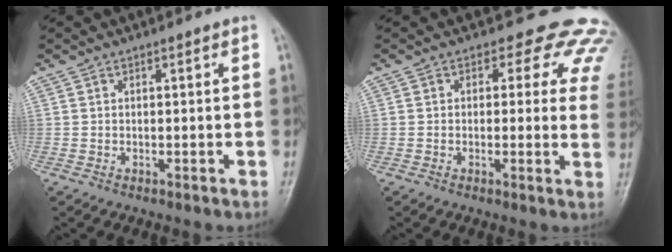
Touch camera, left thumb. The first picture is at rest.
{"total": 11.3, "force": [8.2, 6.5, 4.3], "torque": [0.013, -0.025, 0.060]}